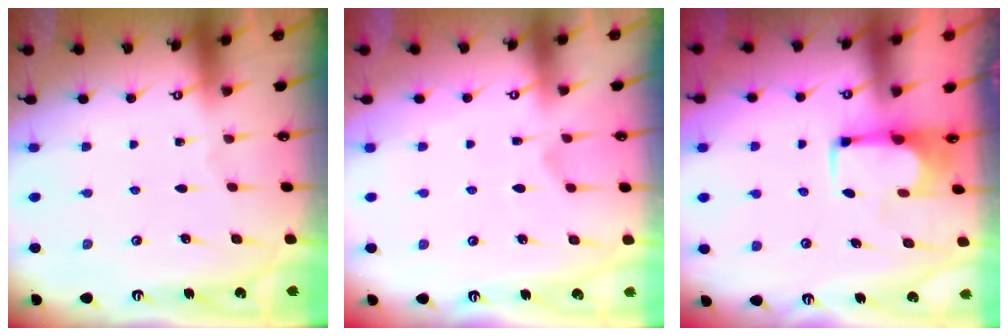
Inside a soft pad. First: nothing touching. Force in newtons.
{"total": 5.2, "press": 5.1, "slide": 1.3}
{"total": 1.9, "press": 1.6, "slide": 1.0}